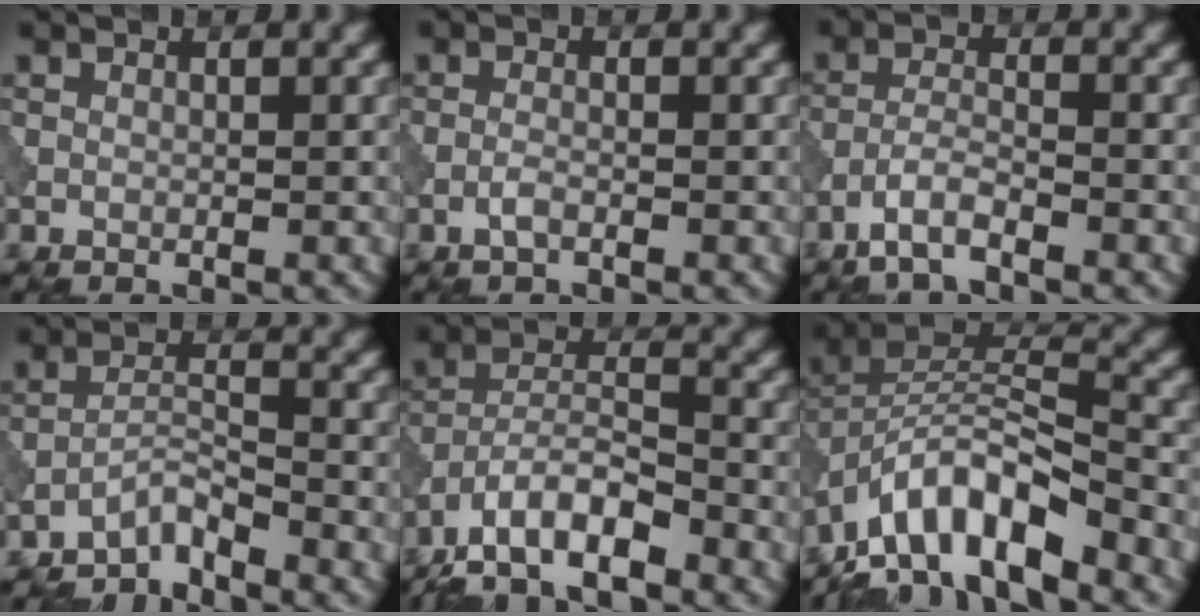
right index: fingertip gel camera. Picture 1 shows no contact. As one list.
[{"total": 1.1, "force": [-0.7, 0.3, 0.8], "torque": [-0.019, 0.002, -0.018]}, {"total": 3.0, "force": [-2.1, 0.7, 2.0], "torque": [-0.043, 0.006, -0.049]}, {"total": 2.8, "force": [-2.6, 0.3, 1.0], "torque": [-0.016, 0.010, -0.054]}, {"total": 8.3, "force": [-6.0, 2.8, 5.1], "torque": [-0.082, 0.006, -0.120]}, {"total": 10.2, "force": [-7.0, 3.6, 6.5], "torque": [-0.103, 0.008, -0.140]}]